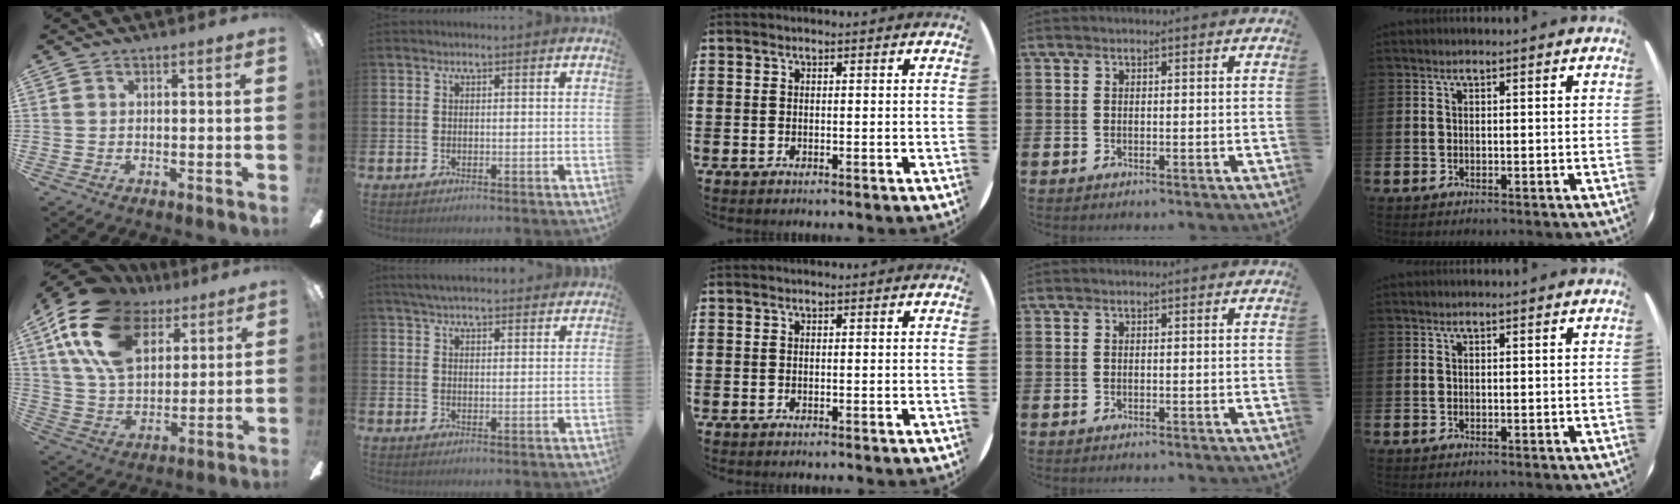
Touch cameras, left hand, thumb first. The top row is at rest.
{"thumb": {"total": 21.6, "force": [11.3, 13.0, 13.0], "torque": [-0.263, -0.037, 0.205]}, "index": {"total": 4.5, "force": [4.3, 0.7, 1.0], "torque": [-0.030, -0.013, 0.081]}}